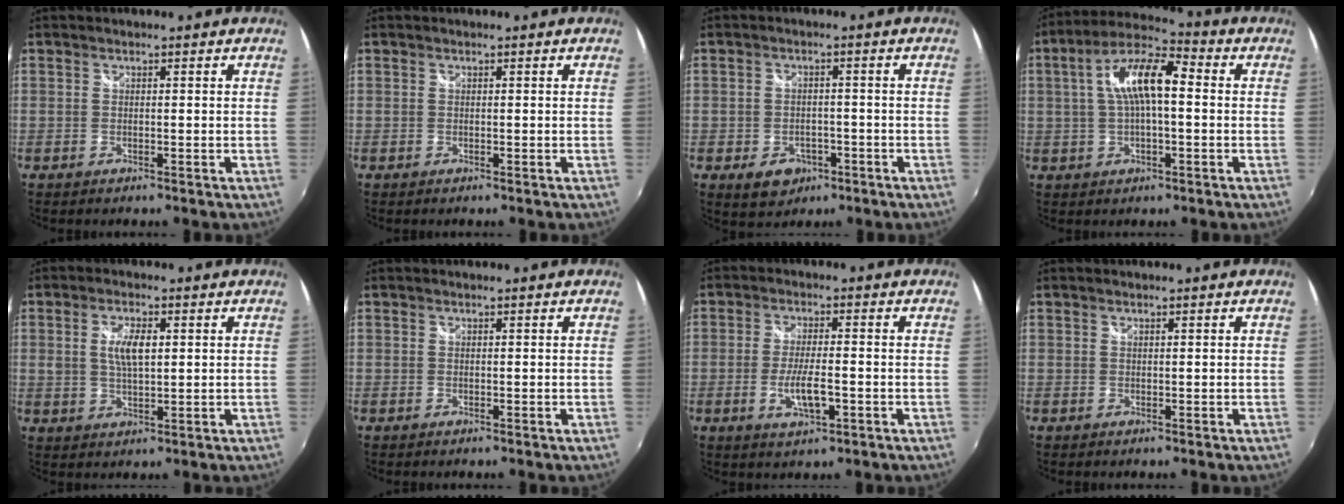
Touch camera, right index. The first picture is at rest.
{"total": 0.0}
{"total": 6.5, "force": [-3.0, 4.9, 3.0], "torque": [-0.068, -0.002, -0.034]}
{"total": 11.5, "force": [1.1, 4.1, 10.7], "torque": [-0.202, 0.024, 0.015]}
{"total": 5.5, "force": [1.2, 2.3, 4.9], "torque": [-0.092, 0.002, 0.022]}
{"total": 0.0}
{"total": 6.3, "force": [-2.0, 1.6, 5.7], "torque": [-0.112, -0.010, -0.033]}
{"total": 0.0}